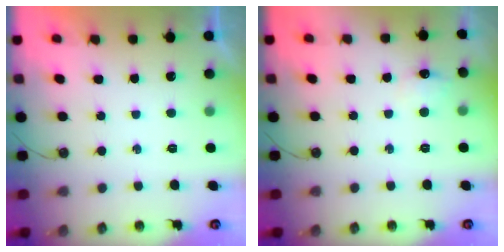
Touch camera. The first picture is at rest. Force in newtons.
{"total": 6.2, "press": 6.1, "slide": 1.2}